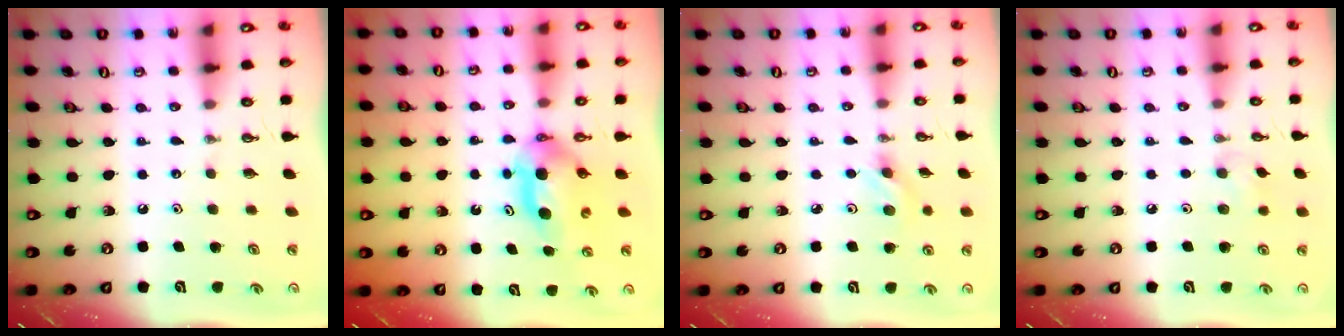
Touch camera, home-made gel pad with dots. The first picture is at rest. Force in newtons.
{"total": 5.4, "press": 5.2, "slide": 1.1}
{"total": 7.9, "press": 5.9, "slide": 5.3}
{"total": 5.5, "press": 5.5, "slide": 1.0}